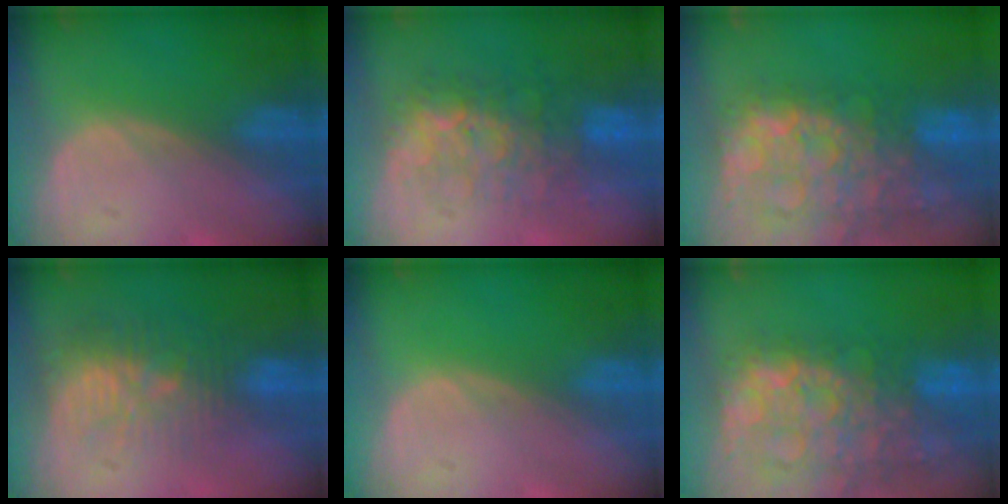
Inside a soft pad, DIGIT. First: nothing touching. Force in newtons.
{"total": 8.4, "press": 8.1, "slide": 2.2}
{"total": 14.8, "press": 12.1, "slide": 8.6}
{"total": 9.8, "press": 8.8, "slide": 4.3}
{"total": 0.0}
{"total": 14.8, "press": 12.1, "slide": 8.6}